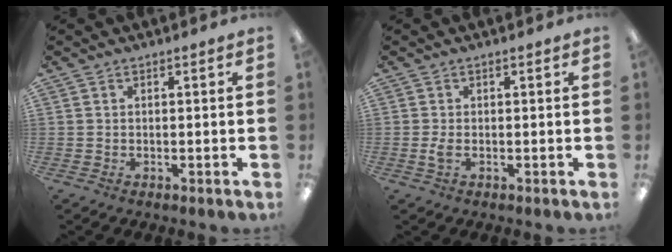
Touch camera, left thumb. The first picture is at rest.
{"total": 2.1, "force": [-0.3, 0.9, 1.9], "torque": [-0.040, 0.001, -0.008]}